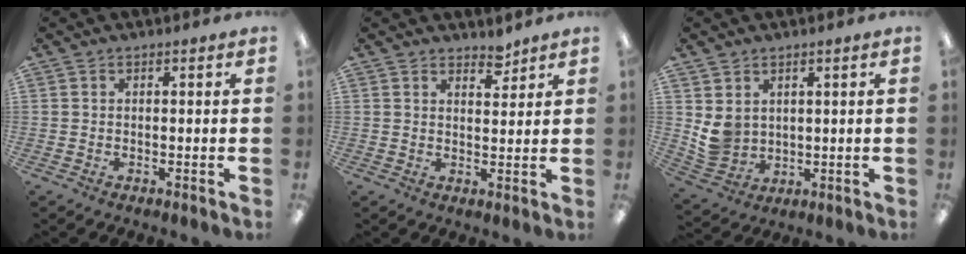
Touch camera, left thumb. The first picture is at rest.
{"total": 3.6, "force": [3.3, 1.3, 0.8], "torque": [0.005, -0.025, 0.057]}
{"total": 6.0, "force": [2.6, 5.2, 1.8], "torque": [-0.047, -0.007, 0.054]}